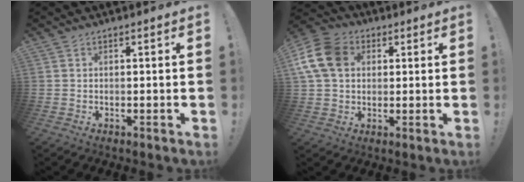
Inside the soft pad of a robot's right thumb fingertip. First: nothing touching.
{"total": 13.8, "force": [3.4, 10.7, 8.0], "torque": [-0.152, 0.003, 0.071]}